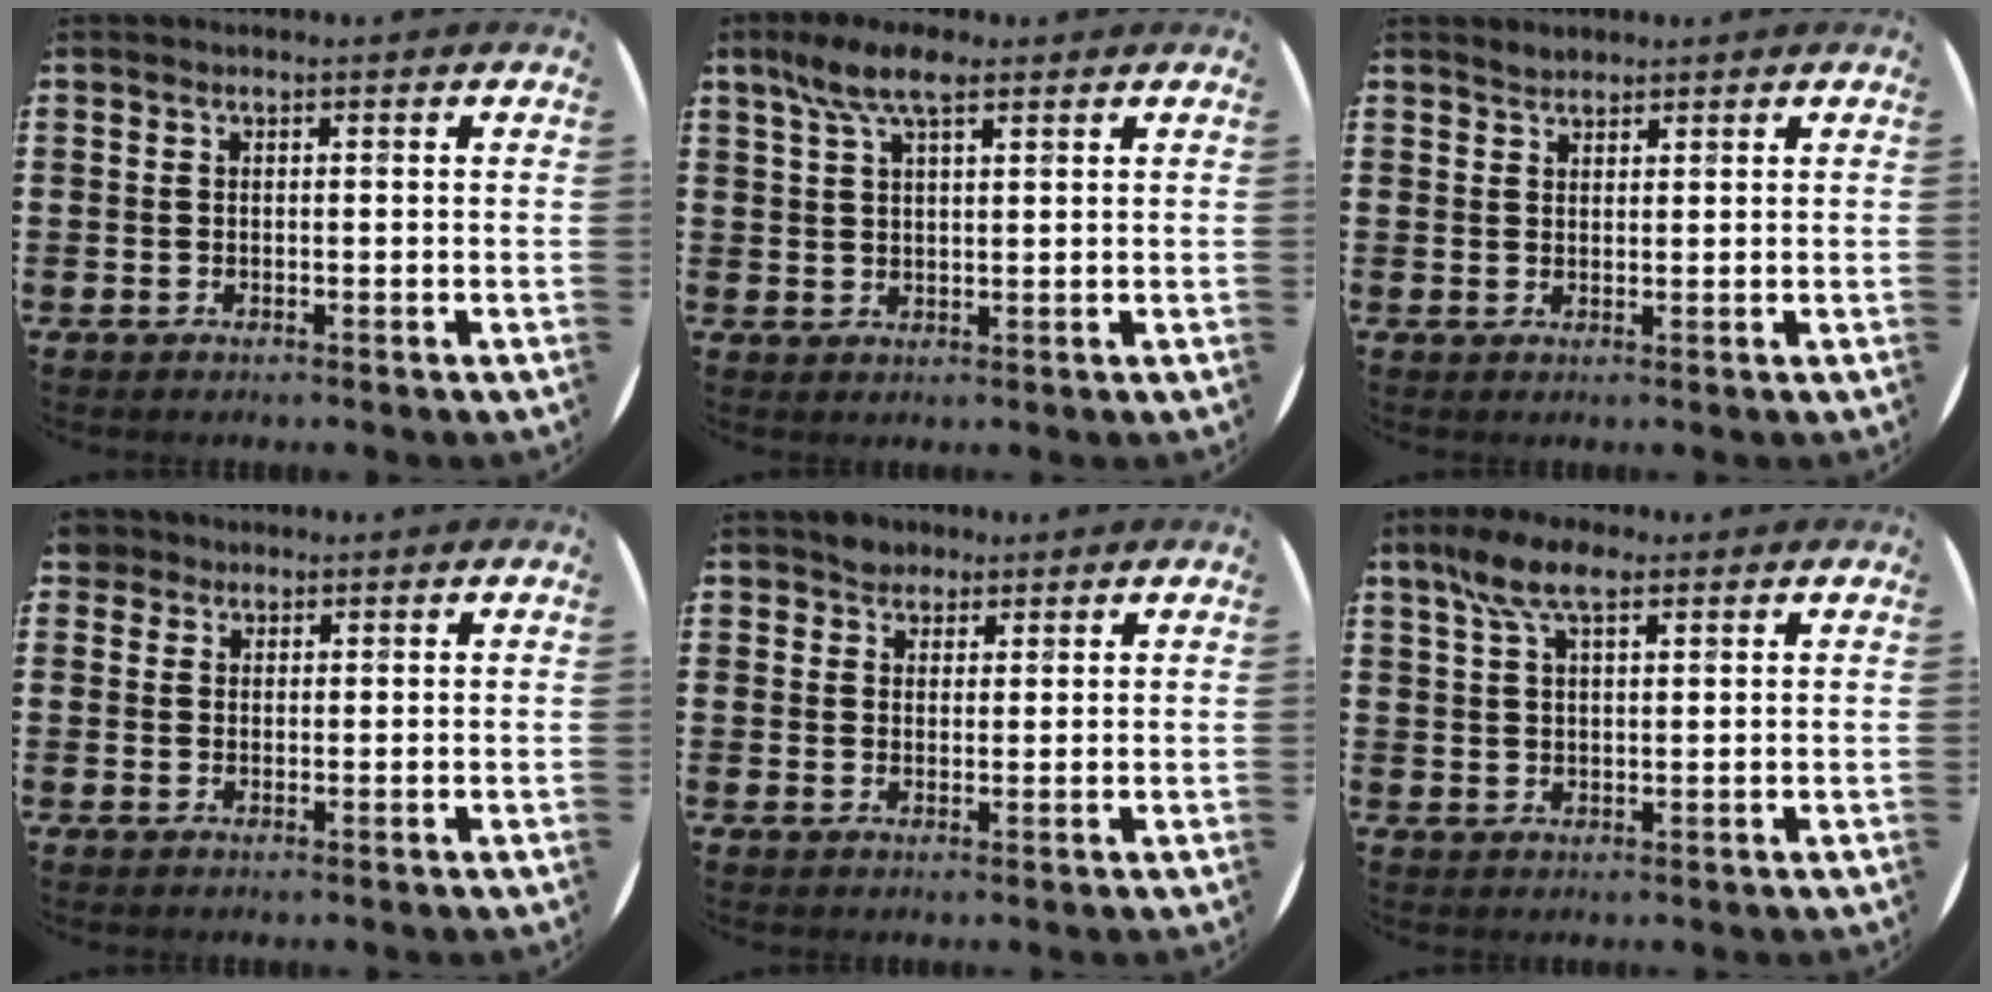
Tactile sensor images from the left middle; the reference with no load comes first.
{"total": 6.6, "force": [4.1, 2.3, 4.5], "torque": [-0.090, 0.006, 0.072]}
{"total": 1.5, "force": [1.5, 0.4, -0.1], "torque": [-0.001, 0.003, 0.029]}
{"total": 1.9, "force": [1.5, 1.1, 0.0], "torque": [0.004, 0.003, 0.029]}
{"total": 2.5, "force": [2.2, 1.3, 0.0], "torque": [0.003, 0.001, 0.042]}
{"total": 6.4, "force": [4.0, 2.5, 4.4], "torque": [-0.095, 0.008, 0.072]}